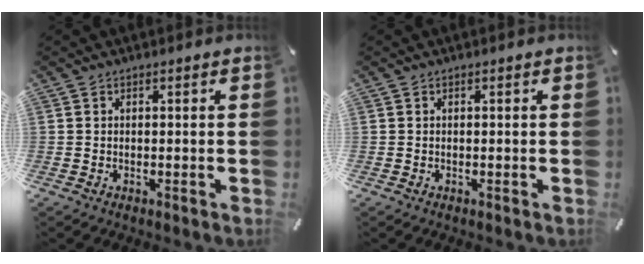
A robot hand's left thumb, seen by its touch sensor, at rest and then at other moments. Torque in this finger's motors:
{"motor_torque": [-0.02, 0.03, -0.01, 0.00, 0.04]}